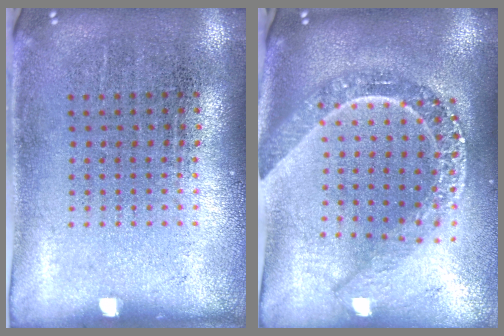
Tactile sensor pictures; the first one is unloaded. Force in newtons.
{"total": 2.4, "press": 2.0, "slide": 1.3}